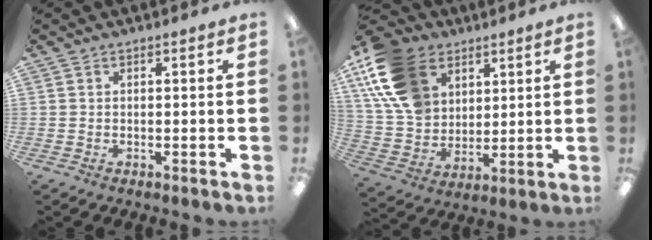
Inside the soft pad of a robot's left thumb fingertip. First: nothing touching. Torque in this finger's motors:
{"motor_torque": [0.26, 0.77, 1.36, -1.41, 0.16]}